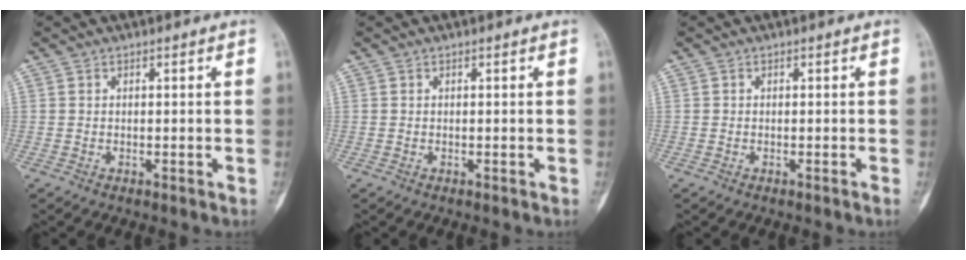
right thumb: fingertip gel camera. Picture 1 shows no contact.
{"total": 0.0}
{"total": 0.0}